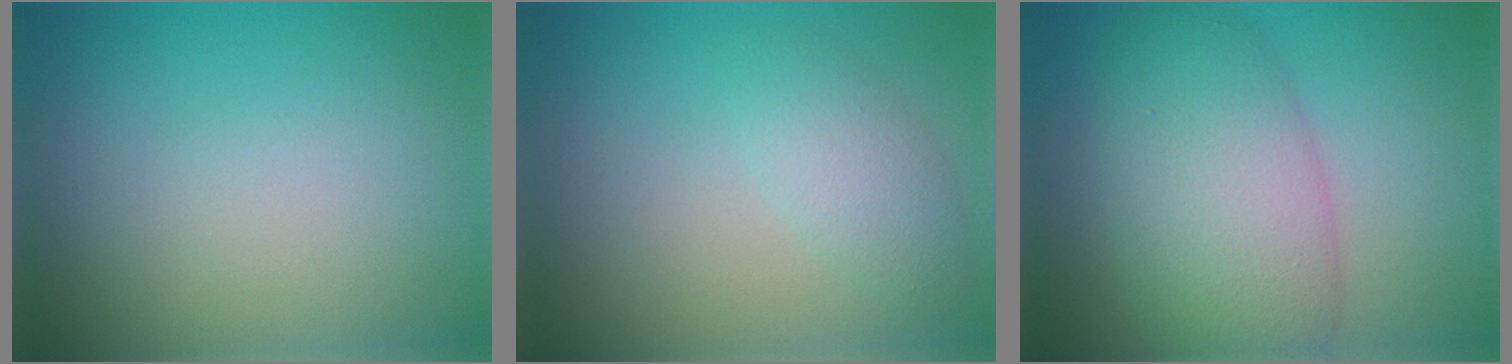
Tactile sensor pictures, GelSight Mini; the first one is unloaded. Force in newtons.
{"total": 2.4, "press": 2.4, "slide": 0.2}
{"total": 7.9, "press": 7.9, "slide": 0.4}